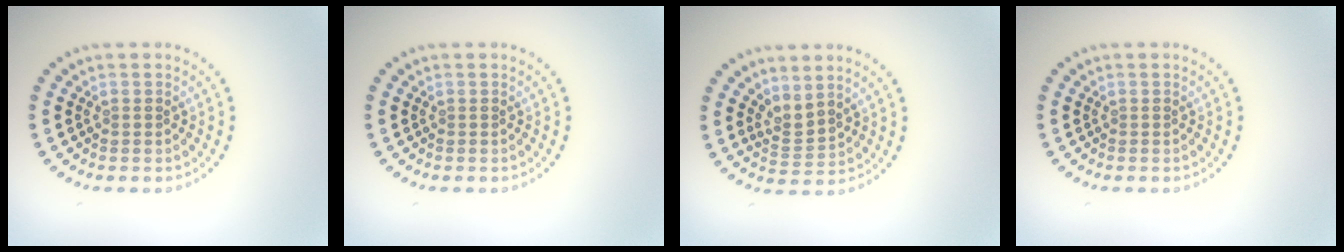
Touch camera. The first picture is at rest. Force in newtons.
{"total": 0.0}
{"total": 2.2, "press": 1.5, "slide": 1.6}
{"total": 0.0}